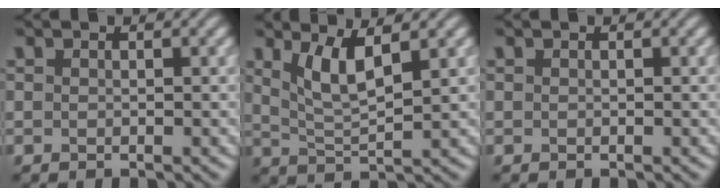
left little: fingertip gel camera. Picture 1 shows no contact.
{"total": 3.8, "force": [1.9, 1.0, 3.2], "torque": [-0.069, -0.007, 0.041]}
{"total": 0.0}